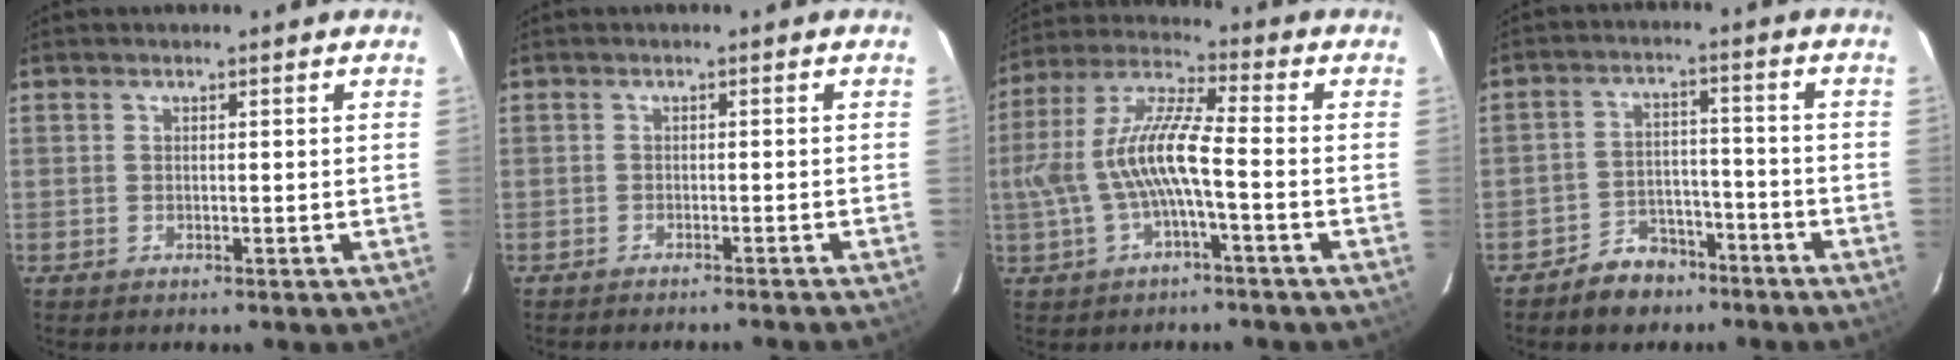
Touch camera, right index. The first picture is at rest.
{"total": 4.1, "force": [-3.8, -0.5, 1.5], "torque": [-0.035, 0.000, -0.052]}
{"total": 11.1, "force": [-2.0, 2.1, 10.7], "torque": [-0.224, 0.011, -0.034]}
{"total": 7.5, "force": [-5.6, 4.6, 1.7], "torque": [-0.042, 0.024, -0.078]}